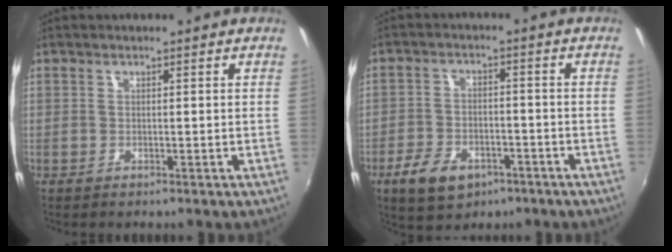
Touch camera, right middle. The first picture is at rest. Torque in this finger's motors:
{"motor_torque": [0.18, -0.40, 0.08, 0.02]}